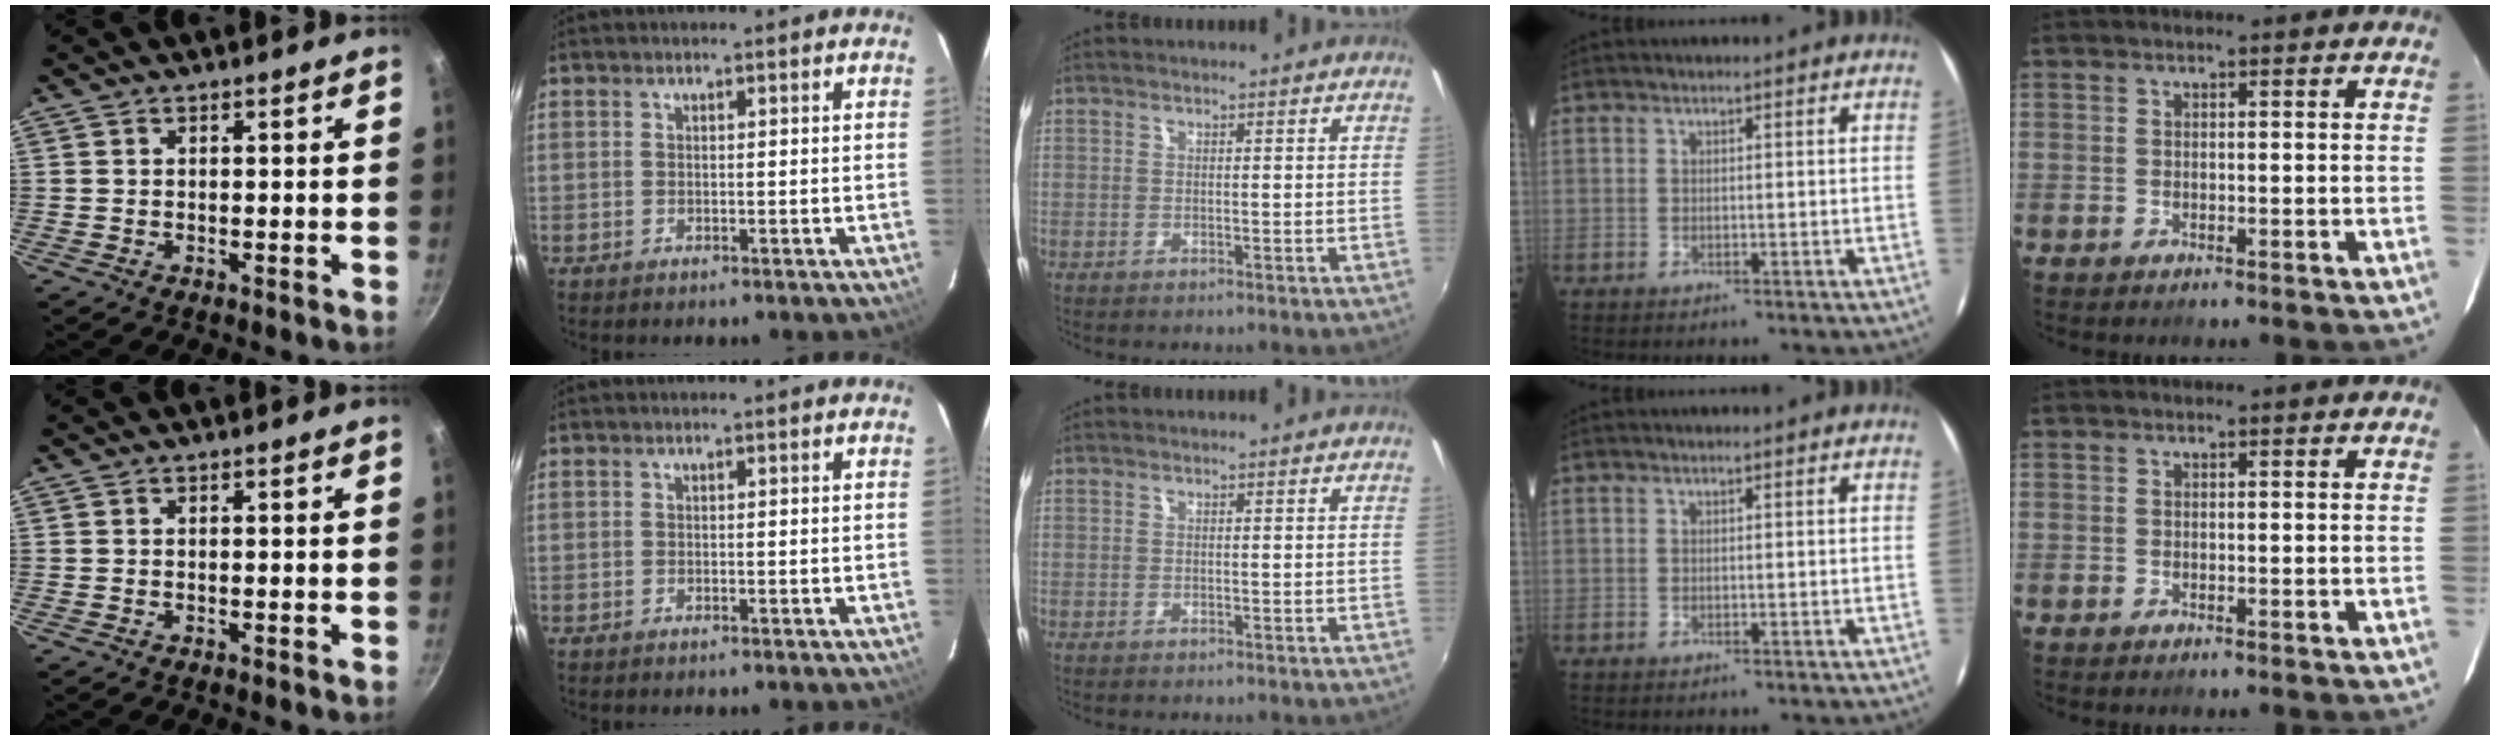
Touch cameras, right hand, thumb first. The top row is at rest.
{}